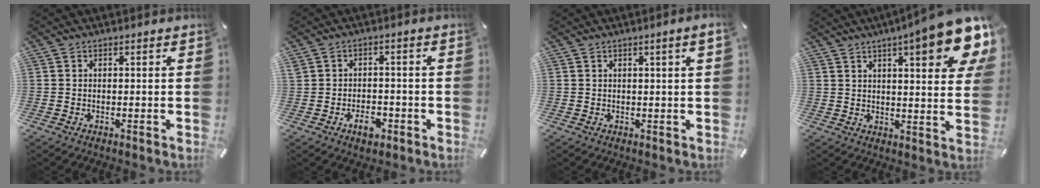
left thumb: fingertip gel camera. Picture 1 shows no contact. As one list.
[{"total": 4.7, "force": [-2.2, 3.0, 2.8], "torque": [-0.052, 0.010, -0.039]}, {"total": 2.4, "force": [0.8, 0.0, 2.3], "torque": [-0.042, -0.001, 0.013]}, {"total": 15.6, "force": [8.8, 3.1, 12.5], "torque": [-0.177, -0.046, 0.137]}]